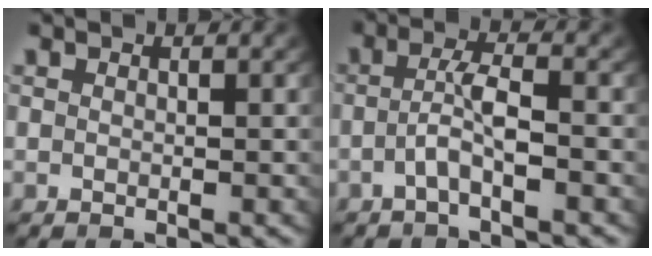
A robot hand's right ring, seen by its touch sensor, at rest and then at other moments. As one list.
[{"total": 2.9, "force": [-1.5, 0.2, 2.5], "torque": [-0.049, -0.004, -0.022]}]